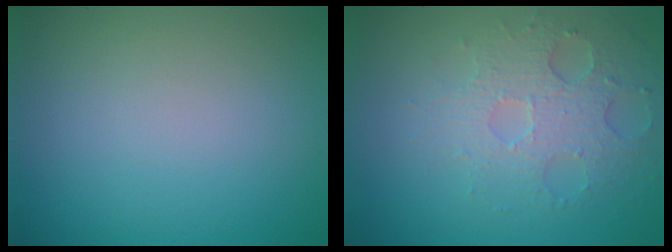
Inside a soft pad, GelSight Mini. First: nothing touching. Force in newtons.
{"total": 3.6, "press": 3.3, "slide": 1.5}